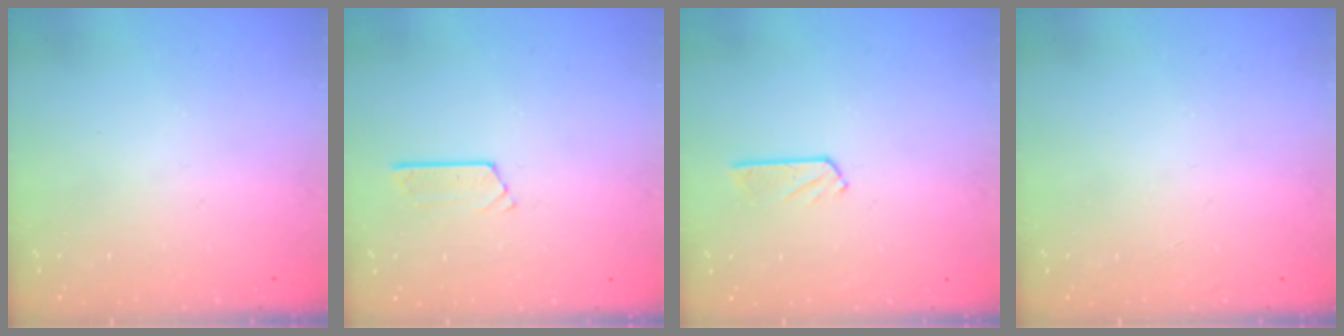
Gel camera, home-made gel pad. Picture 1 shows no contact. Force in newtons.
{"total": 2.6, "press": 2.6, "slide": 0.2}
{"total": 3.9, "press": 3.9, "slide": 0.4}
{"total": 0.0}